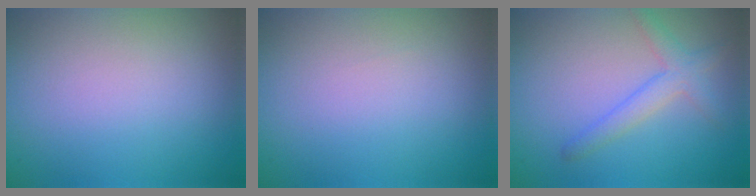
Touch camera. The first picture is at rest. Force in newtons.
{"total": 0.0}
{"total": 2.7, "press": 2.7, "slide": 0.1}